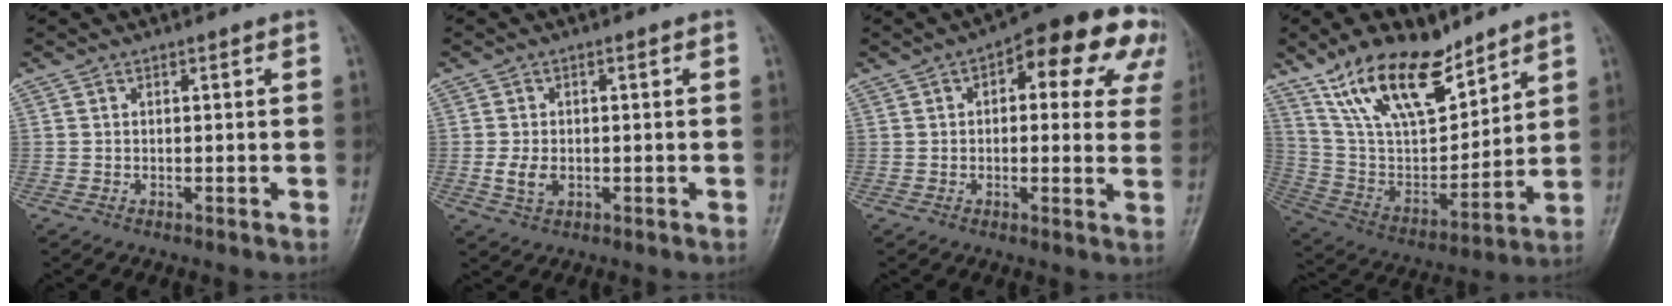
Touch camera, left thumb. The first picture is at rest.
{"total": 3.7, "force": [-0.7, 2.4, 2.8], "torque": [-0.056, -0.001, -0.010]}
{"total": 16.7, "force": [6.6, 7.9, 13.1], "torque": [-0.111, 0.018, 0.072]}
{"total": 19.5, "force": [13.1, 8.4, 11.7], "torque": [-0.169, -0.062, 0.253]}